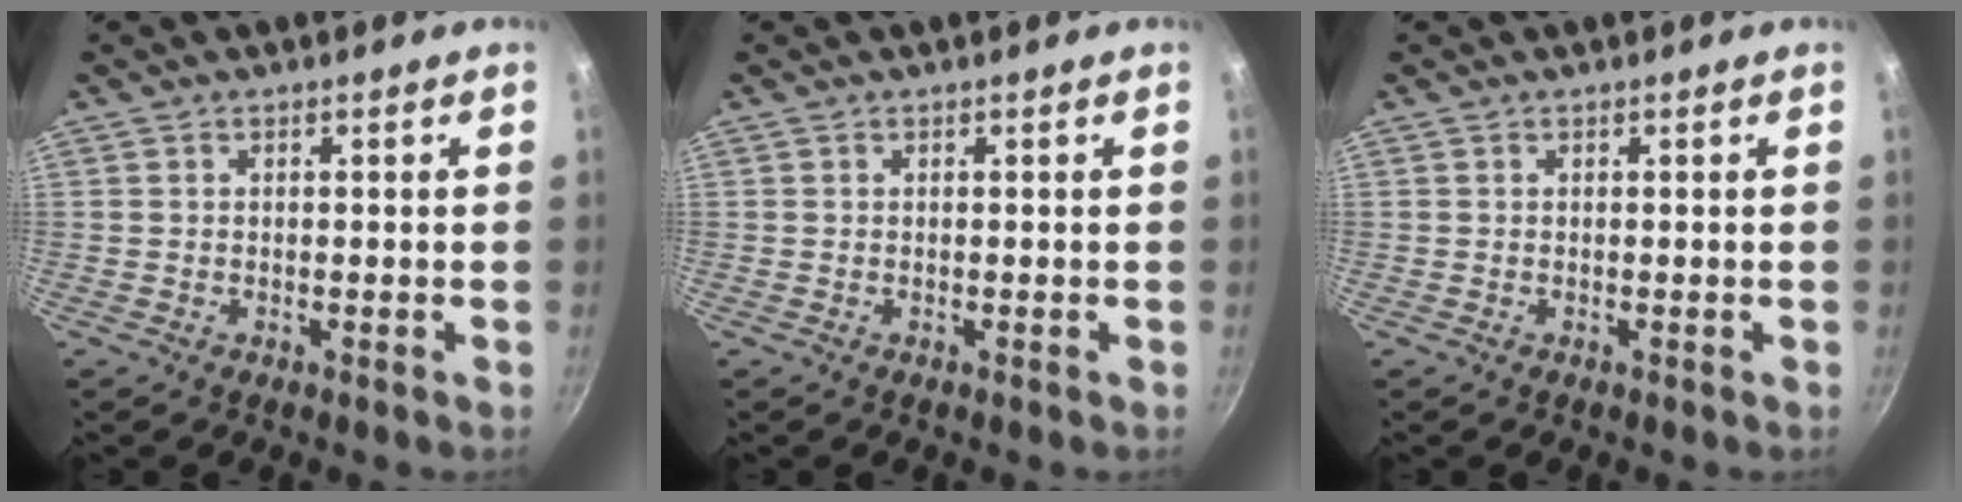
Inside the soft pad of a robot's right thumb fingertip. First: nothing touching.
{"total": 0.0}
{"total": 0.0}